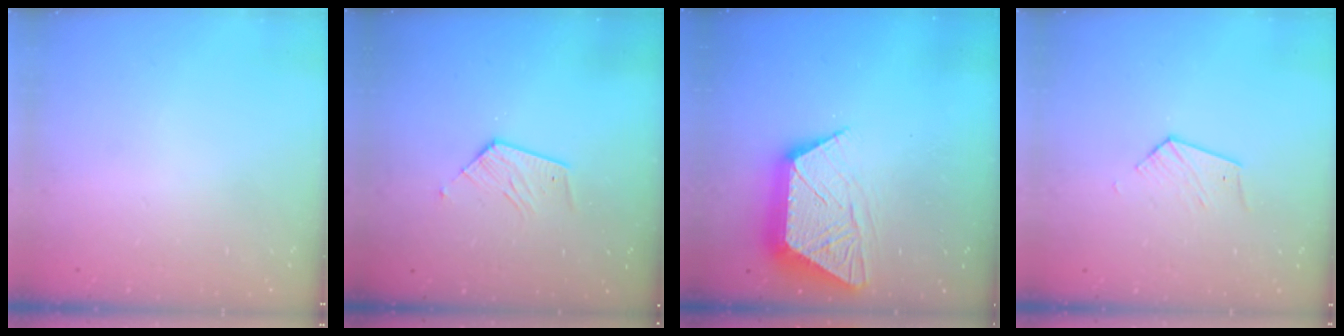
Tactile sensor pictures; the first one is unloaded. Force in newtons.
{"total": 7.2, "press": 7.2, "slide": 0.3}
{"total": 13.3, "press": 13.3, "slide": 0.9}
{"total": 3.9, "press": 3.8, "slide": 0.4}